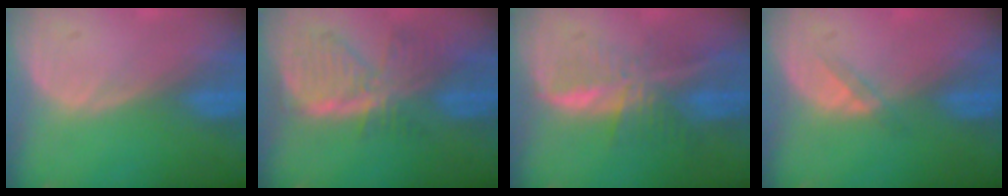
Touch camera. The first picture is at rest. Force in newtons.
{"total": 8.0, "press": 7.1, "slide": 3.8}
{"total": 7.6, "press": 6.4, "slide": 4.2}
{"total": 1.8, "press": 1.4, "slide": 1.0}